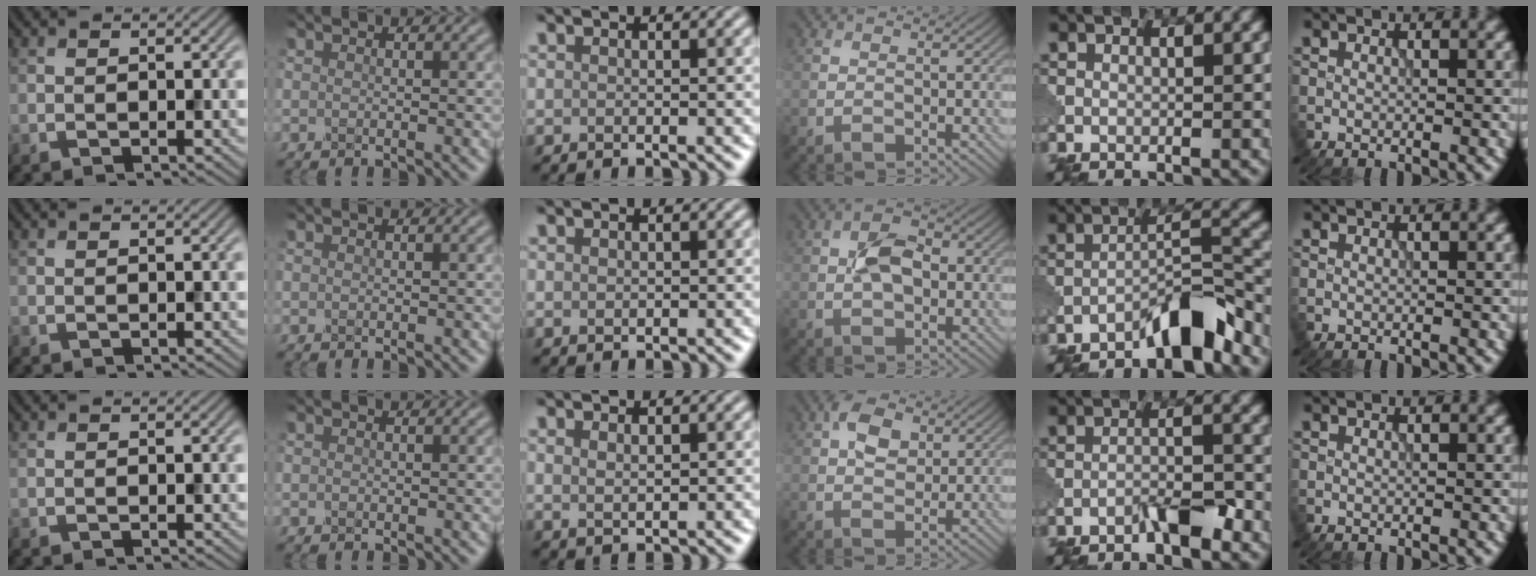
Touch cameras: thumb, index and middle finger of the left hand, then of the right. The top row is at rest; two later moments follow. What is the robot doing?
{"motion": "insert", "object": "pin"}